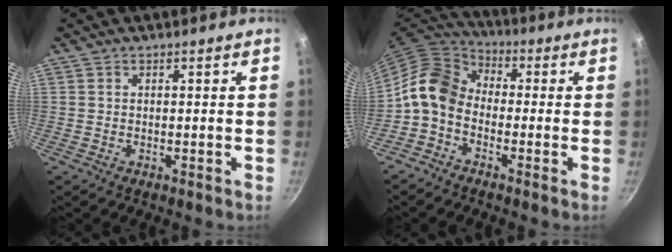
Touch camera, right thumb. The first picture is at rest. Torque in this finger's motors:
{"motor_torque": [0.90, 2.03, 0.90, -1.06, 0.08]}